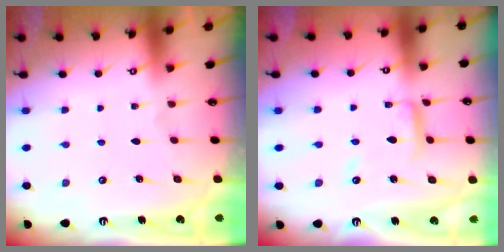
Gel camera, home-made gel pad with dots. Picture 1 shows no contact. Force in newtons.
{"total": 8.3, "press": 8.3, "slide": 0.3}